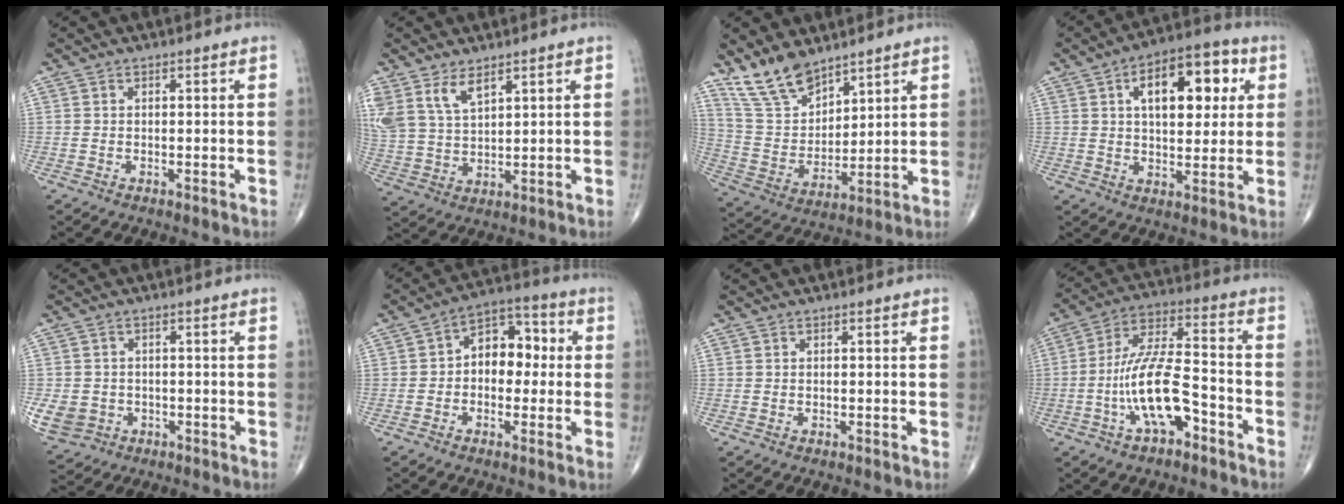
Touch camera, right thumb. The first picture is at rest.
{"total": 8.8, "force": [5.5, 4.2, 5.4], "torque": [-0.104, -0.017, 0.124]}
{"total": 11.5, "force": [9.2, 5.1, 4.9], "torque": [-0.078, -0.050, 0.193]}
{"total": 15.3, "force": [4.6, 7.9, 12.3], "torque": [-0.139, 0.008, 0.065]}
{"total": 7.3, "force": [-2.1, 6.4, 2.7], "torque": [-0.061, 0.008, -0.024]}
{"total": 9.8, "force": [0.3, 6.8, 7.1], "torque": [-0.062, 0.036, -0.009]}
{"total": 0.0}
{"total": 14.2, "force": [-5.4, 5.6, 11.9], "torque": [-0.226, 0.049, -0.097]}